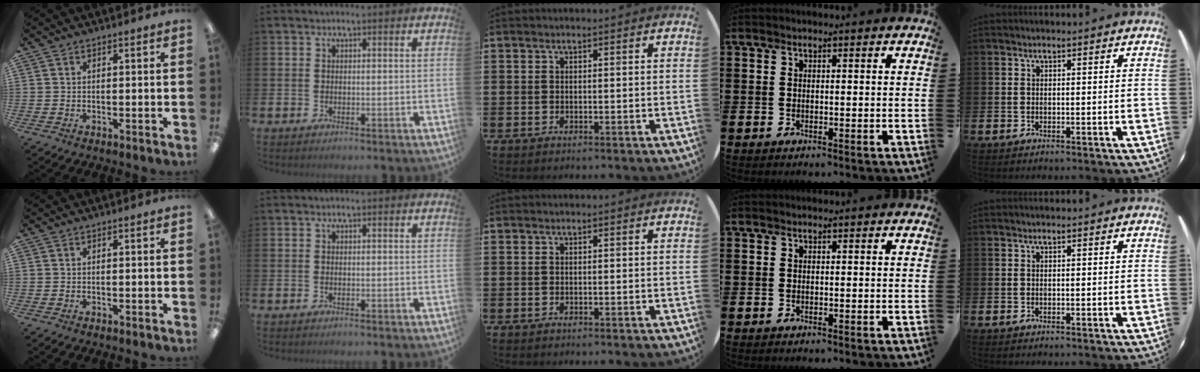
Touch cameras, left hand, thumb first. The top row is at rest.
{}